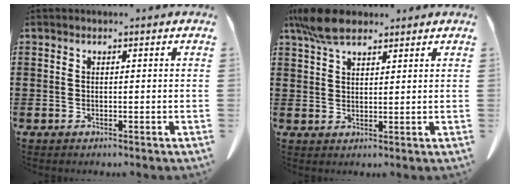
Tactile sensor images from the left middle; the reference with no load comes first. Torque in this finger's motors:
{"motor_torque": [1.33, 0.67, 0.57, 0.19]}